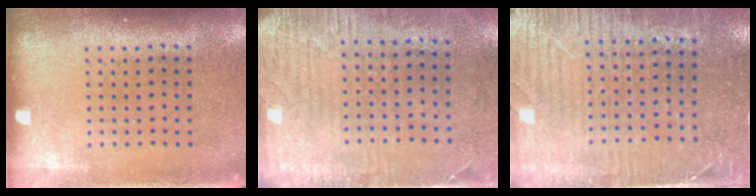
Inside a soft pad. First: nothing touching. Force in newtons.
{"total": 2.9, "press": 2.3, "slide": 1.7}
{"total": 3.5, "press": 3.1, "slide": 1.5}